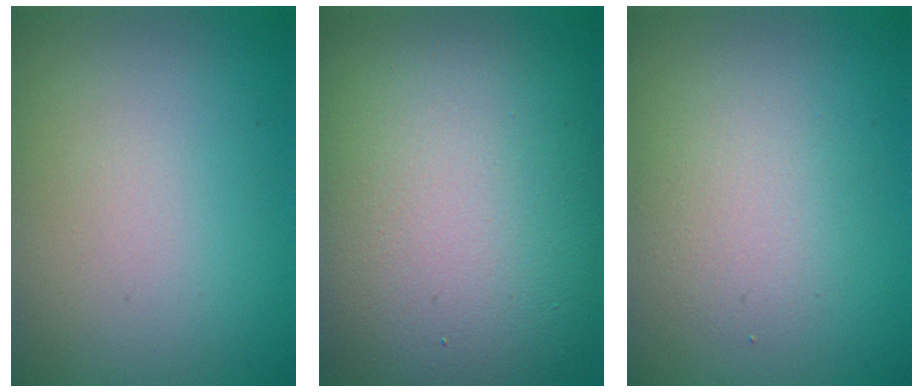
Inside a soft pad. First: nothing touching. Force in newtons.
{"total": 15.5, "press": 15.4, "slide": 0.4}
{"total": 2.4, "press": 2.4, "slide": 0.2}